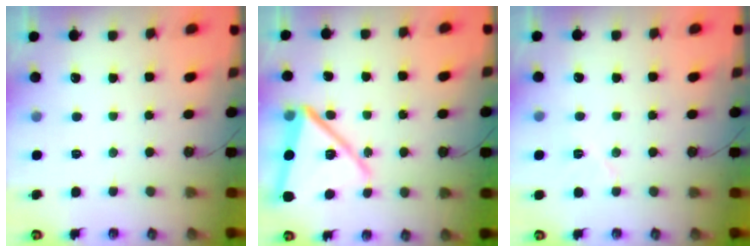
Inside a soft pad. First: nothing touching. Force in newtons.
{"total": 16.4, "press": 16.4, "slide": 1.1}
{"total": 5.9, "press": 5.6, "slide": 1.8}